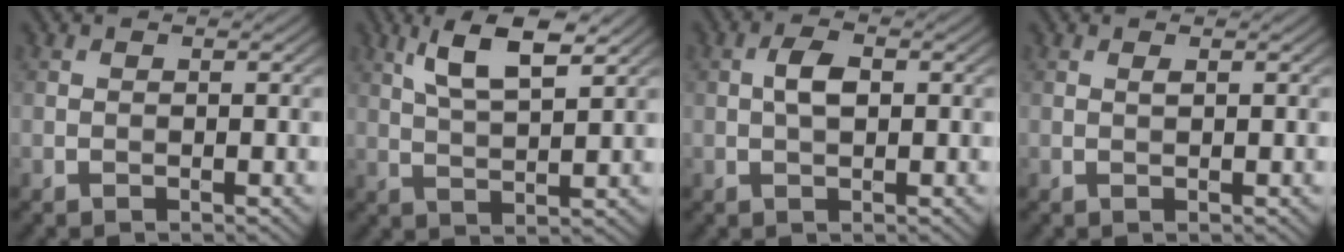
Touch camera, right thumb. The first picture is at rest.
{"total": 7.5, "force": [4.1, 2.0, 5.9], "torque": [-0.119, 0.005, 0.080]}
{"total": 3.0, "force": [0.3, 1.5, 2.6], "torque": [-0.053, 0.007, 0.002]}
{"total": 0.5, "force": [0.3, 0.1, 0.4], "torque": [-0.010, 0.000, 0.005]}